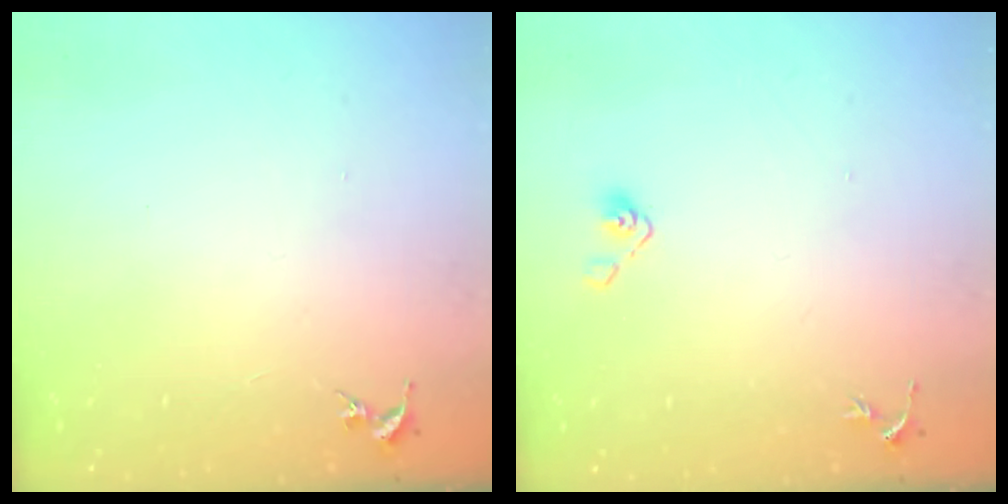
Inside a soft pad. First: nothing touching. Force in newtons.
{"total": 5.3, "press": 4.9, "slide": 2.2}